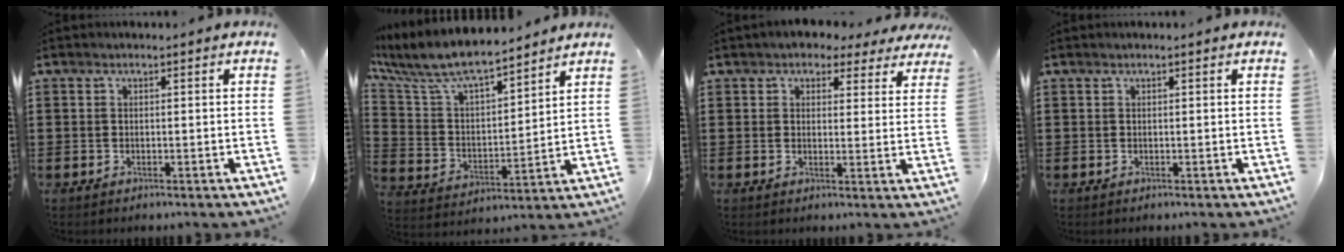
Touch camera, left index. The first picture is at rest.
{"total": 8.6, "force": [7.5, 1.9, 3.8], "torque": [-0.108, -0.044, 0.130]}
{"total": 3.6, "force": [3.0, 1.6, 1.0], "torque": [-0.025, -0.003, 0.054]}
{"total": 0.0}